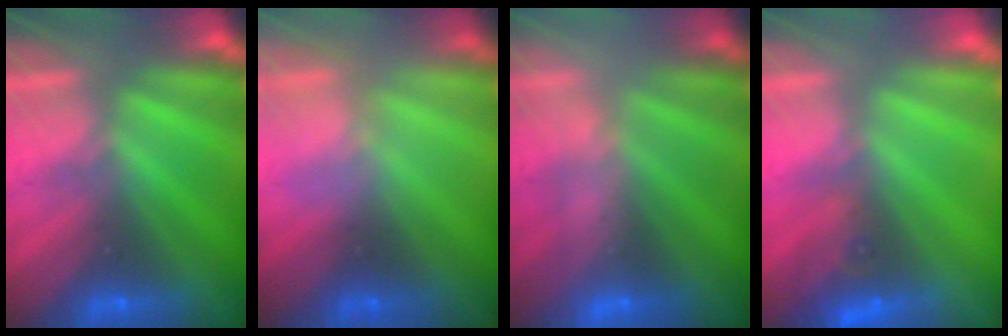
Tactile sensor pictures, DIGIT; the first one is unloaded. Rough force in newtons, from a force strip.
{"total": 2.4}
{"total": 2.5}
{"total": 2.6}